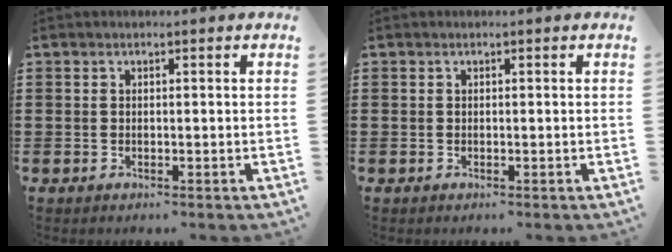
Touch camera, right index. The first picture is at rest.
{"total": 0.0}